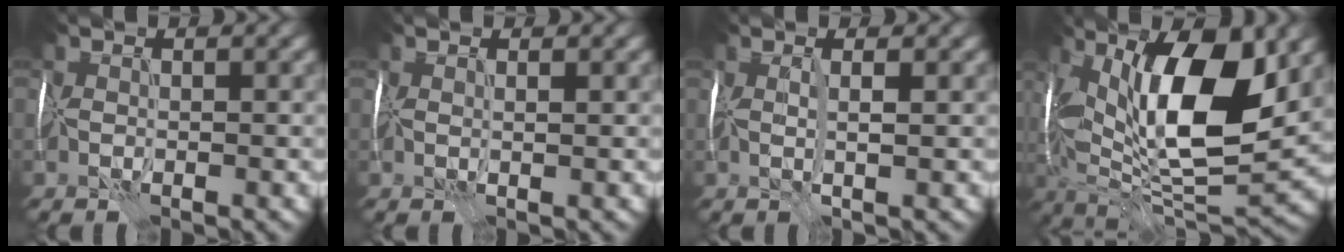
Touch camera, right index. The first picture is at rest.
{"total": 0.9, "force": [0.7, -0.3, 0.5], "torque": [-0.010, 0.002, 0.011]}
{"total": 1.6, "force": [0.6, -0.2, 1.5], "torque": [-0.025, 0.005, 0.008]}
{"total": 14.5, "force": [4.2, 5.4, 12.8], "torque": [-0.221, 0.001, 0.070]}